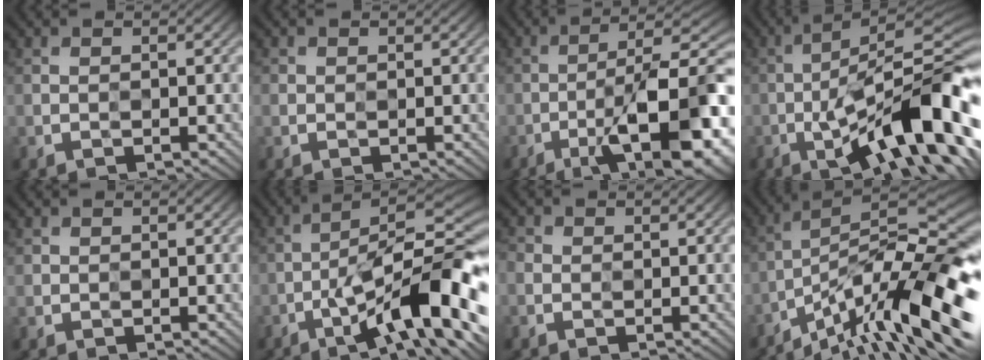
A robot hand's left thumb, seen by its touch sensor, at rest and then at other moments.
{"total": 0.8, "force": [0.0, 0.8, 0.1], "torque": [-0.001, -0.004, -0.001]}
{"total": 14.8, "force": [-6.6, 4.6, 12.4], "torque": [-0.177, 0.007, -0.097]}
{"total": 12.8, "force": [-6.0, 2.3, 11.0], "torque": [-0.166, 0.025, -0.101]}
{"total": 0.6, "force": [0.4, 0.4, -0.1], "torque": [0.003, -0.003, 0.007]}
{"total": 13.7, "force": [-6.3, 3.0, 11.8], "torque": [-0.178, 0.017, -0.107]}
{"total": 1.9, "force": [-0.5, 1.6, 0.9], "torque": [-0.026, -0.004, -0.017]}
{"total": 15.9, "force": [-9.5, 3.0, 12.3], "torque": [-0.196, 0.018, -0.179]}